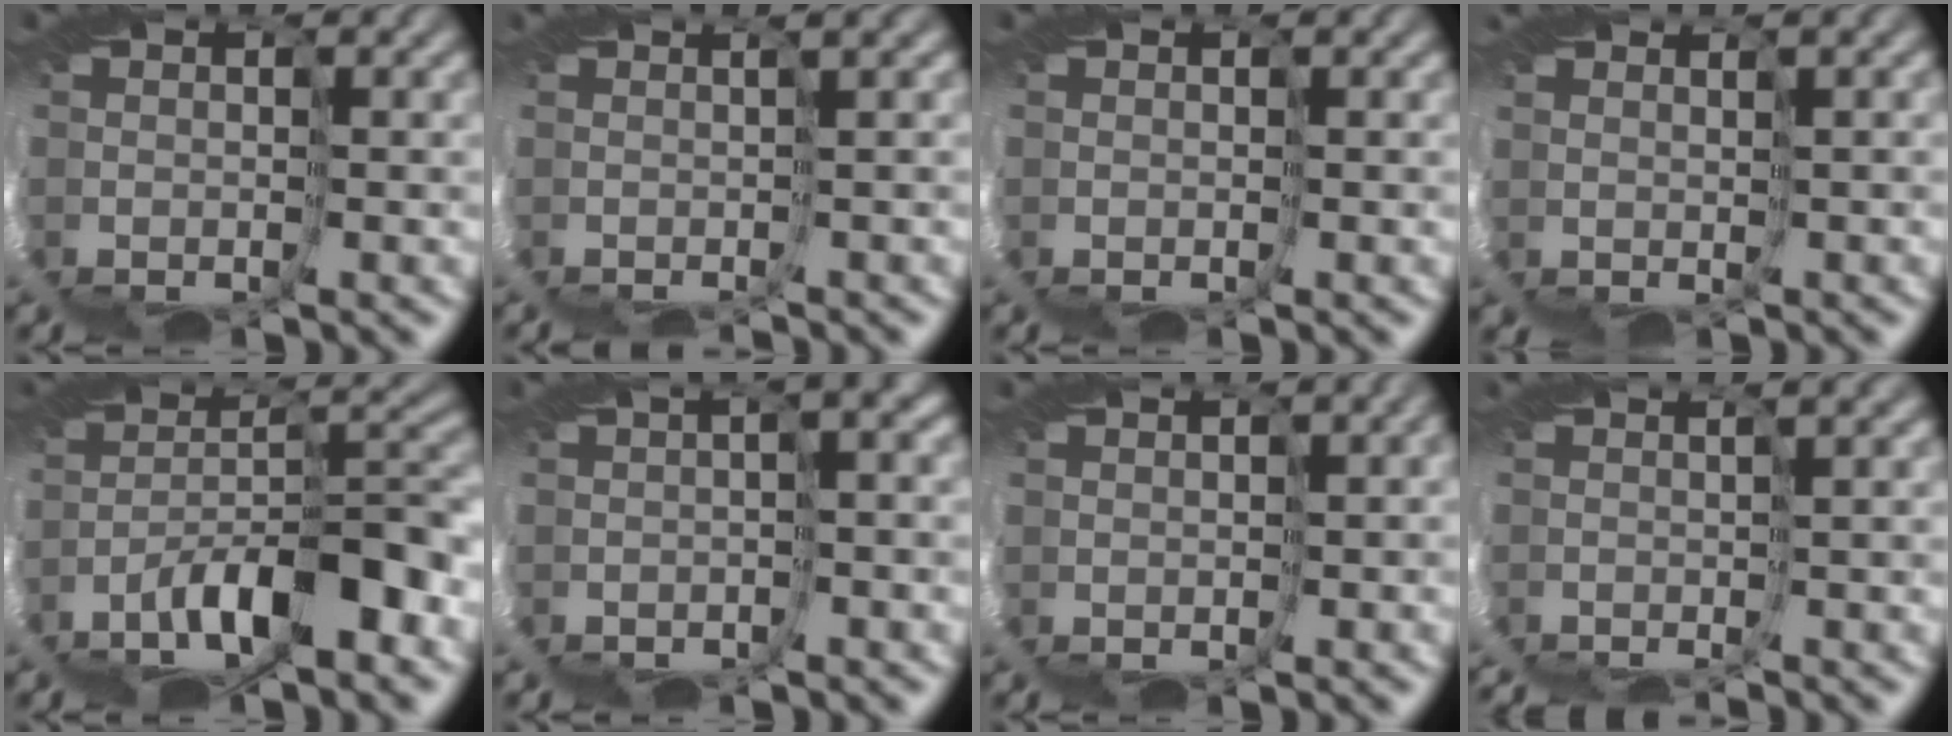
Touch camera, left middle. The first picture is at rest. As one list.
[{"total": 4.9, "force": [-1.9, -3.7, -2.5], "torque": [0.036, -0.007, -0.008]}, {"total": 0.0}, {"total": 0.8, "force": [0.5, -0.4, -0.5], "torque": [0.007, -0.012, 0.020]}, {"total": 4.9, "force": [-3.7, -1.2, 3.0], "torque": [-0.056, 0.008, -0.064]}, {"total": 2.9, "force": [-1.8, -2.2, -0.4], "torque": [0.000, -0.006, -0.007]}, {"total": 1.0, "force": [-0.4, 0.3, 0.9], "torque": [-0.014, 0.003, 0.006]}, {"total": 5.7, "force": [-4.1, -3.1, -2.4], "torque": [0.023, -0.016, -0.037]}]